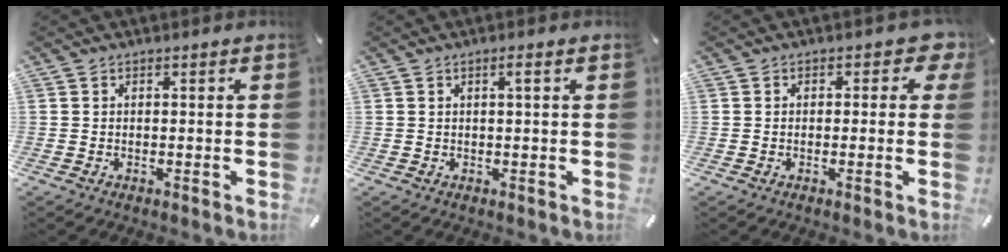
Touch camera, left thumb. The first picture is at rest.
{"total": 1.6, "force": [0.5, 0.0, 1.5], "torque": [-0.028, 0.001, 0.008]}
{"total": 3.5, "force": [0.6, 2.3, 2.5], "torque": [-0.026, 0.002, 0.005]}